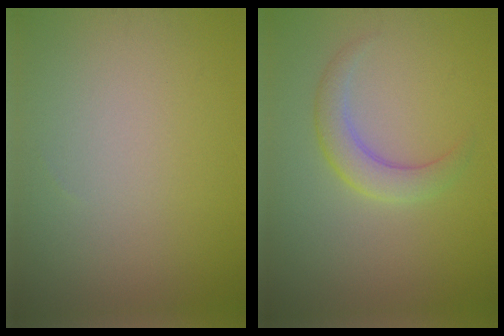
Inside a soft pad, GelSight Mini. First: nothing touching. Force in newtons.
{"total": 2.7, "press": 2.7, "slide": 0.1}